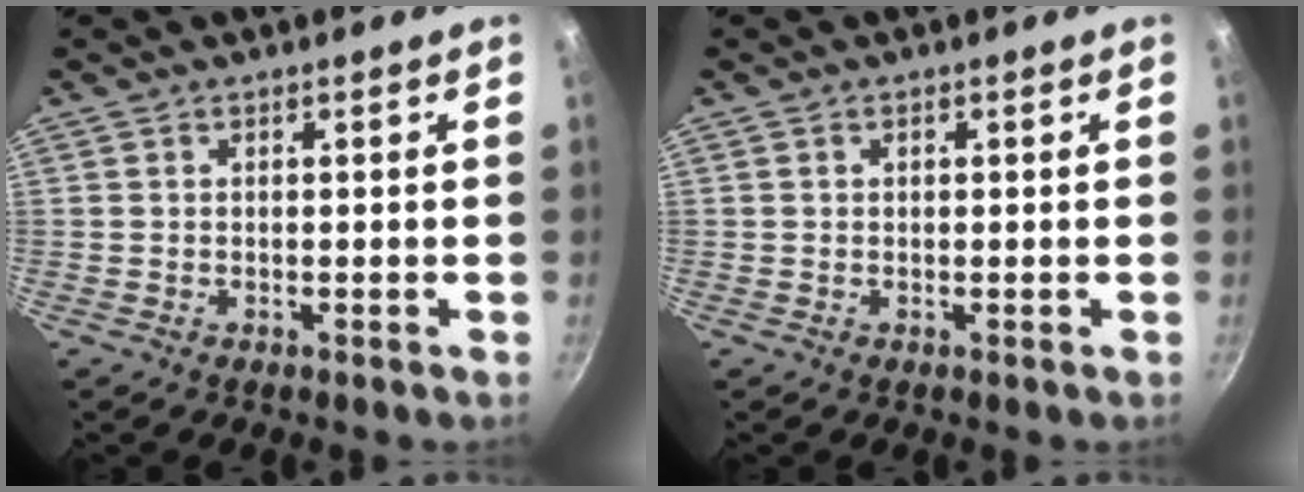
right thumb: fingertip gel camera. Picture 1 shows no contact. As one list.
[{"total": 0.7, "force": [0.2, 0.6, 0.4], "torque": [-0.004, 0.005, 0.003]}]